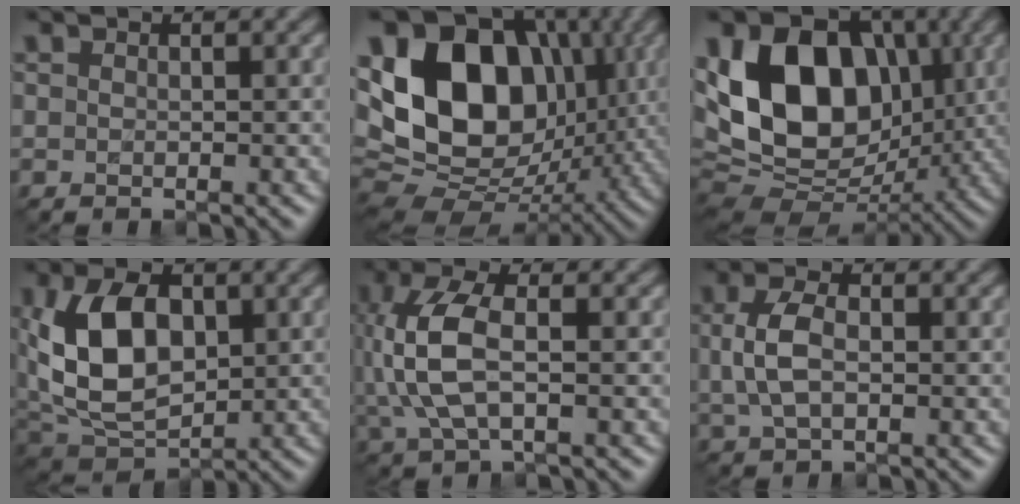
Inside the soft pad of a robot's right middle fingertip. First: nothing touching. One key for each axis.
{"total": 16.0, "fx": 2.9, "fy": 11.6, "fz": 10.6, "tx": -0.192, "ty": 0.016, "tz": 0.044}
{"total": 13.9, "fx": 2.0, "fy": 9.9, "fz": 9.5, "tx": -0.165, "ty": 0.003, "tz": 0.023}
{"total": 10.1, "fx": 1.3, "fy": 6.4, "fz": 7.7, "tx": -0.169, "ty": 0.003, "tz": 0.023}
{"total": 6.5, "fx": 0.3, "fy": 3.1, "fz": 5.7, "tx": -0.142, "ty": 0.005, "tz": 0.003}
{"total": 3.9, "fx": 0.1, "fy": 2.3, "fz": 3.1, "tx": -0.075, "ty": 0.004, "tz": 0.000}